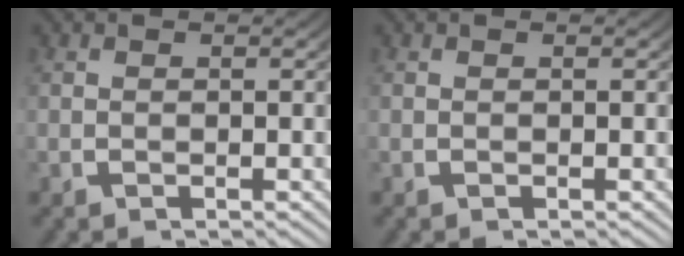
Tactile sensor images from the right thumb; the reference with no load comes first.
{"total": 0.0}